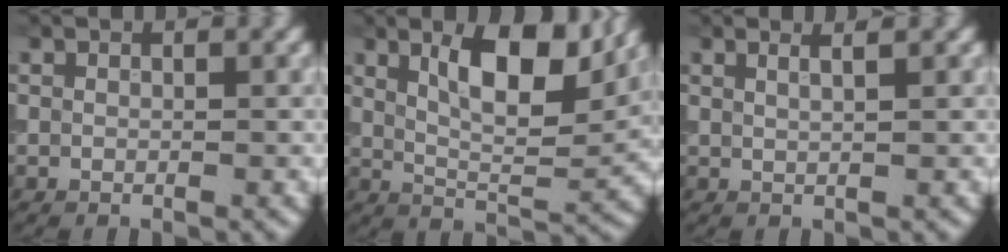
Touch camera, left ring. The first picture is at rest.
{"total": 7.8, "force": [3.5, 2.7, 6.4], "torque": [-0.105, 0.001, 0.059]}
{"total": 2.6, "force": [1.5, 1.2, 1.8], "torque": [0.000, 0.009, -0.009]}